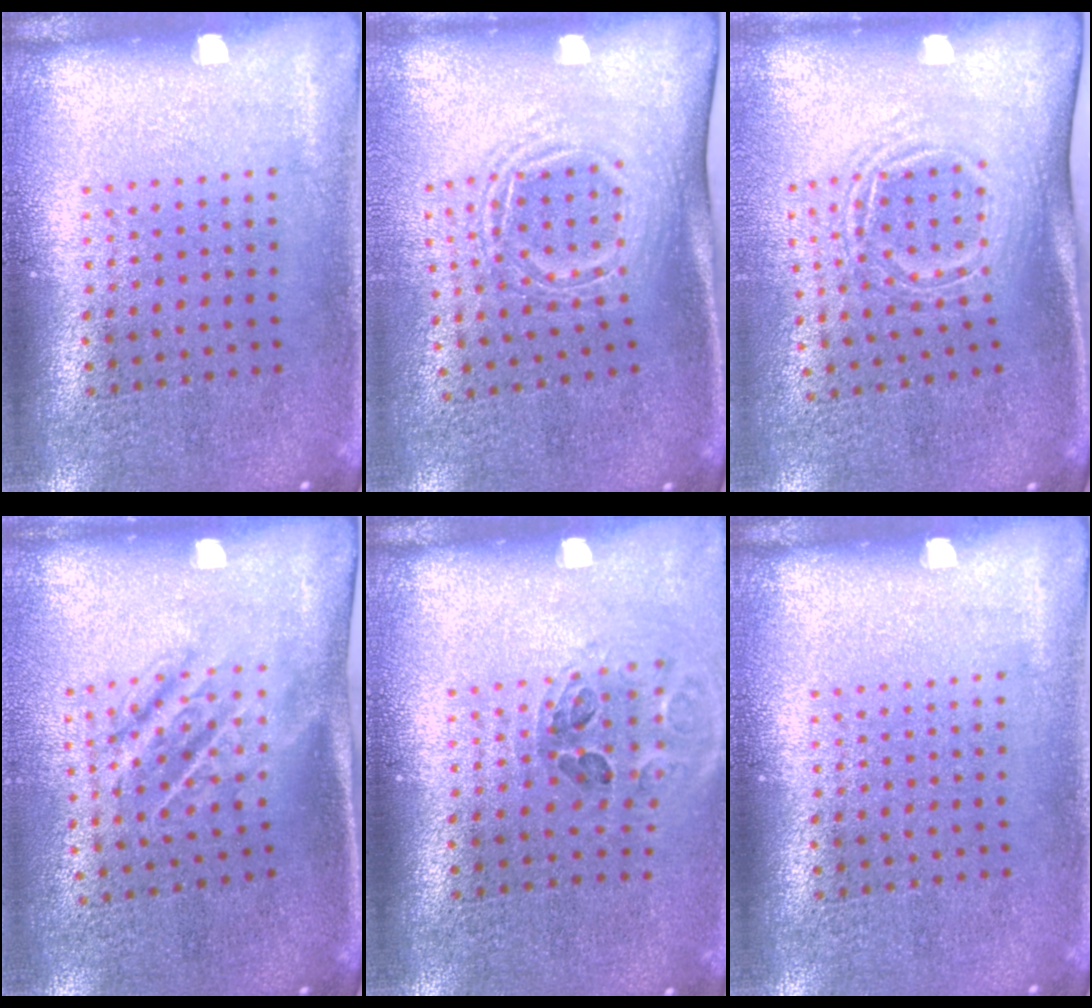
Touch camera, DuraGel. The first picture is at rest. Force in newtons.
{"total": 1.7, "press": 1.2, "slide": 1.2}
{"total": 1.7, "press": 1.2, "slide": 1.2}
{"total": 1.8, "press": 1.2, "slide": 1.3}
{"total": 1.0, "press": 1.0, "slide": 0.1}
{"total": 0.0}